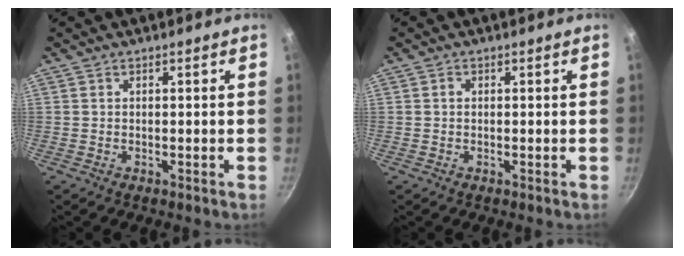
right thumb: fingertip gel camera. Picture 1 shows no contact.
{"total": 0.8, "force": [0.1, 0.7, 0.5], "torque": [-0.007, 0.006, 0.001]}